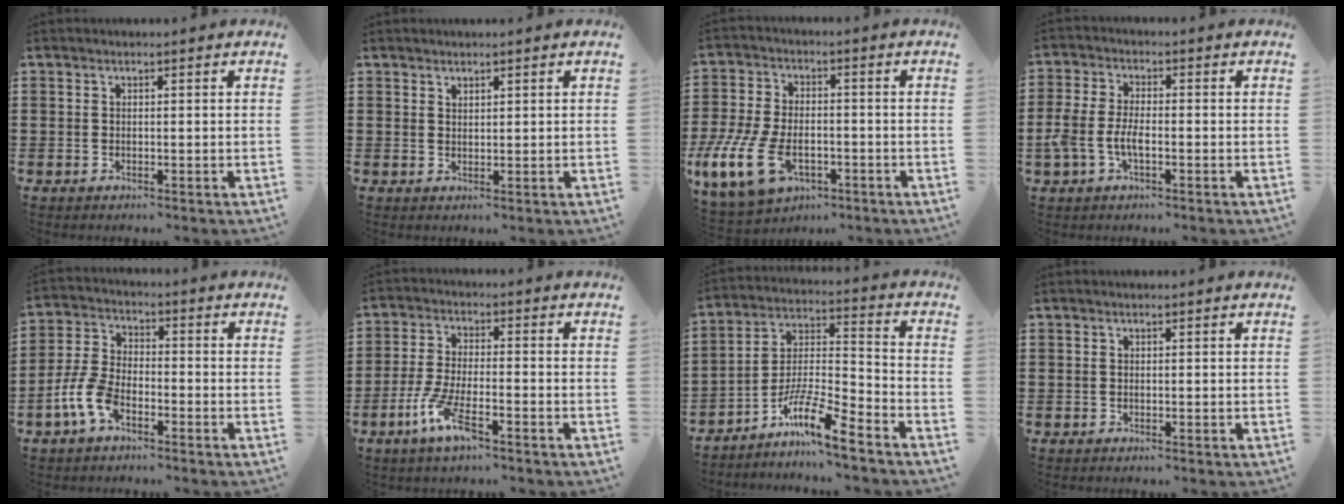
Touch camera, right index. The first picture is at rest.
{"total": 1.2, "force": [1.1, 0.3, 0.0], "torque": [0.000, 0.001, 0.022]}
{"total": 9.2, "force": [-3.3, 4.9, 7.1], "torque": [-0.180, -0.010, -0.062]}
{"total": 5.1, "force": [-1.7, 2.5, 4.1], "torque": [-0.106, -0.004, -0.039]}
{"total": 6.6, "force": [-3.7, 3.1, 4.4], "torque": [-0.123, -0.004, -0.077]}
{"total": 7.2, "force": [-3.9, 1.7, 5.8], "torque": [-0.132, -0.013, -0.074]}
{"total": 9.8, "force": [-7.6, 0.8, 6.2], "torque": [-0.123, 0.000, -0.148]}
{"total": 0.0}